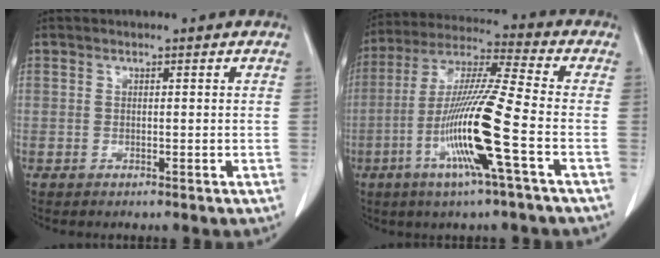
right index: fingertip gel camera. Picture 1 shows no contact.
{"total": 15.2, "force": [-4.9, -0.8, 14.3], "torque": [-0.290, -0.013, -0.101]}